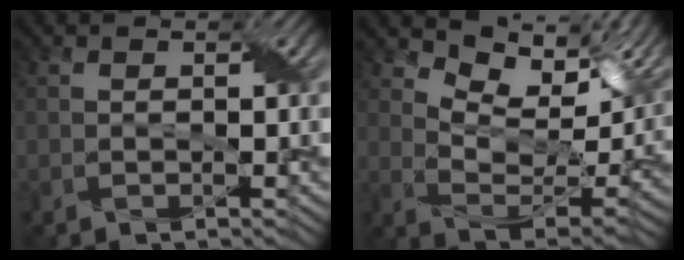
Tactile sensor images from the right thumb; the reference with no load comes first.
{"total": 12.2, "force": [7.6, 5.0, 8.2], "torque": [-0.159, 0.005, 0.138]}